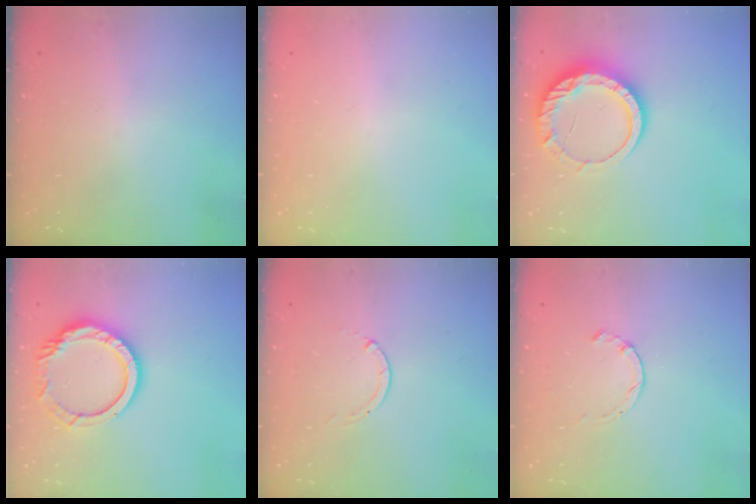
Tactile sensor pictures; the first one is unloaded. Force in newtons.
{"total": 0.0}
{"total": 14.3, "press": 14.3, "slide": 1.3}
{"total": 14.2, "press": 14.1, "slide": 1.3}
{"total": 0.0}
{"total": 1.0, "press": 1.0, "slide": 0.3}